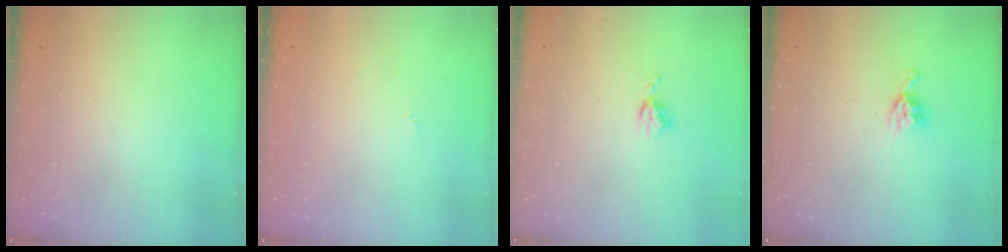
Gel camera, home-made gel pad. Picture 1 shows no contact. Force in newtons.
{"total": 3.7, "press": 3.7, "slide": 0.4}
{"total": 5.0, "press": 4.9, "slide": 0.7}
{"total": 5.5, "press": 5.5, "slide": 0.1}